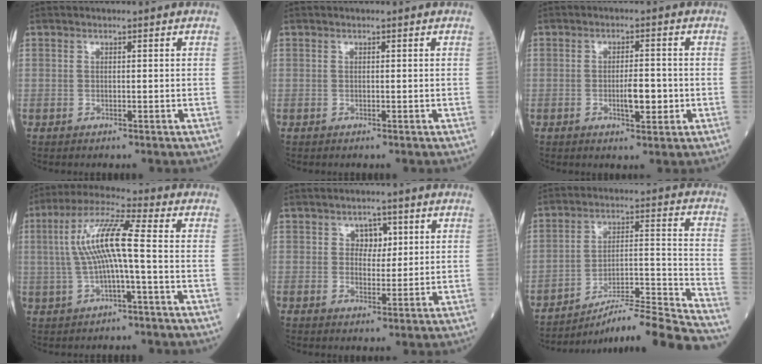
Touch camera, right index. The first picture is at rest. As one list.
[{"total": 0.0}, {"total": 4.2, "force": [-0.9, 1.0, 4.0], "torque": [-0.066, 0.001, -0.008]}, {"total": 9.8, "force": [0.1, 0.5, 9.8], "torque": [-0.196, 0.023, 0.001]}, {"total": 3.3, "force": [1.3, 2.2, 2.0], "torque": [-0.022, 0.004, 0.022]}, {"total": 19.6, "force": [-18.2, -1.1, 7.1], "torque": [-0.086, 0.018, -0.271]}]